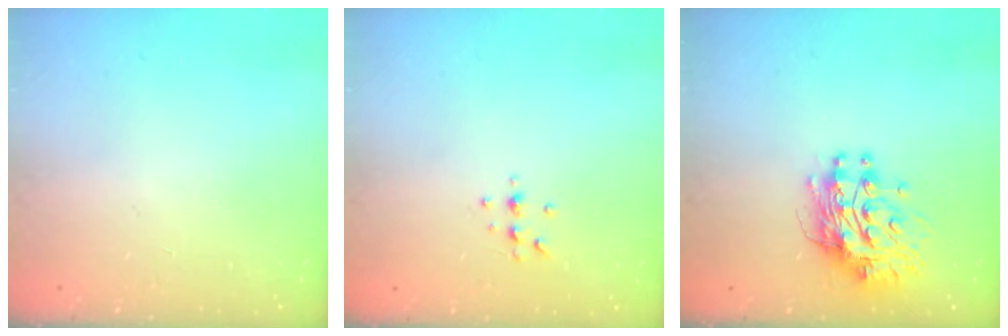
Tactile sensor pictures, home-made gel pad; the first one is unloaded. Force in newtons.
{"total": 5.0, "press": 4.9, "slide": 0.9}
{"total": 11.5, "press": 11.5, "slide": 1.0}